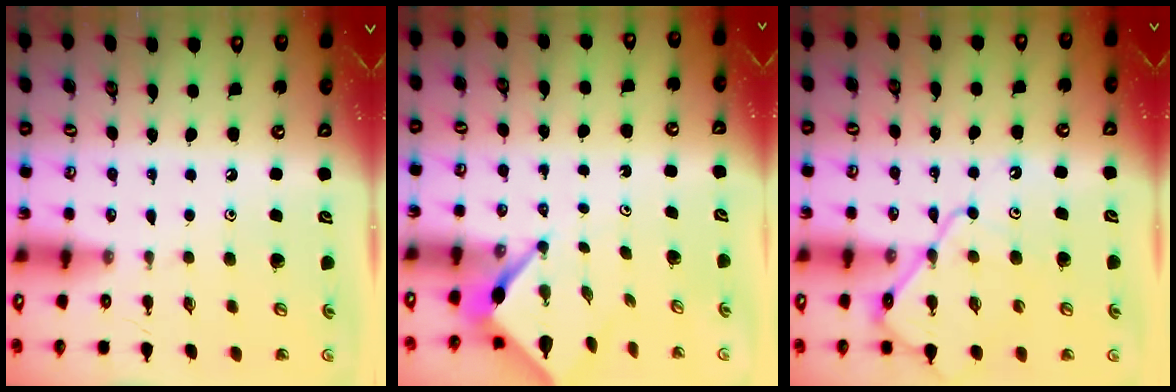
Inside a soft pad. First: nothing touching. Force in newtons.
{"total": 3.5, "press": 3.5, "slide": 0.2}
{"total": 11.4, "press": 11.4, "slide": 1.1}